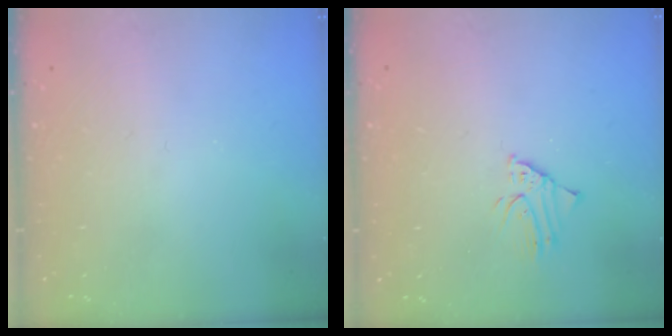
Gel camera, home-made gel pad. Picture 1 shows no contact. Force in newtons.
{"total": 1.7, "press": 1.7, "slide": 0.1}